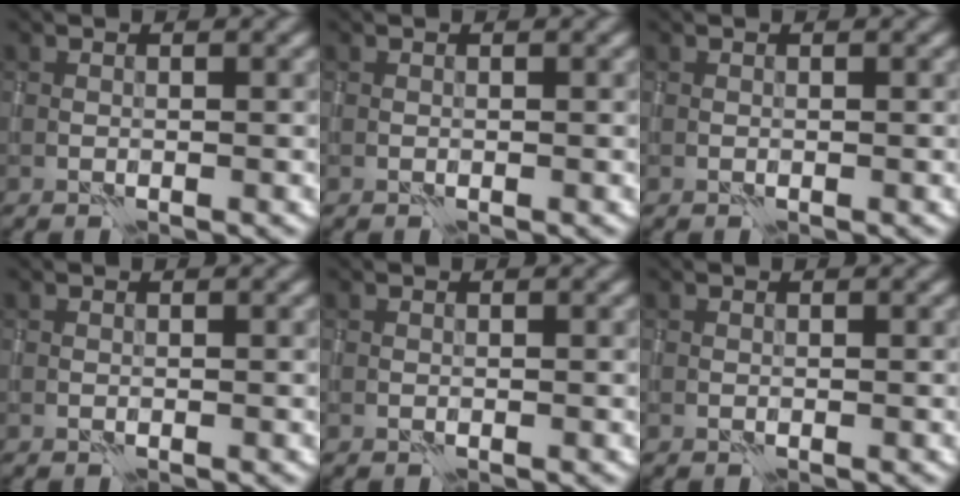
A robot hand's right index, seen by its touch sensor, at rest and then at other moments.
{"total": 0.0}
{"total": 0.0}
{"total": 0.0}
{"total": 0.0}
{"total": 0.0}